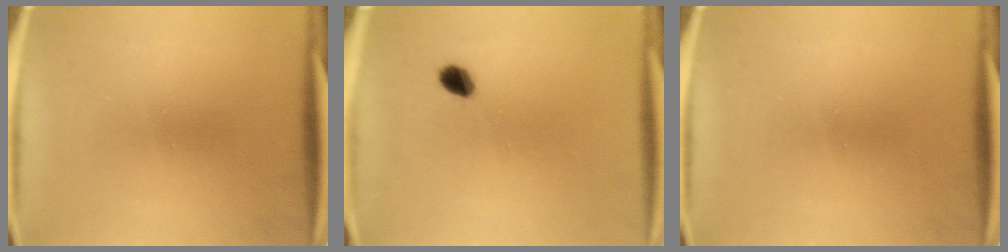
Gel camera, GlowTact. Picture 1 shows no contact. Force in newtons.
{"total": 2.9}
{"total": 0.0}